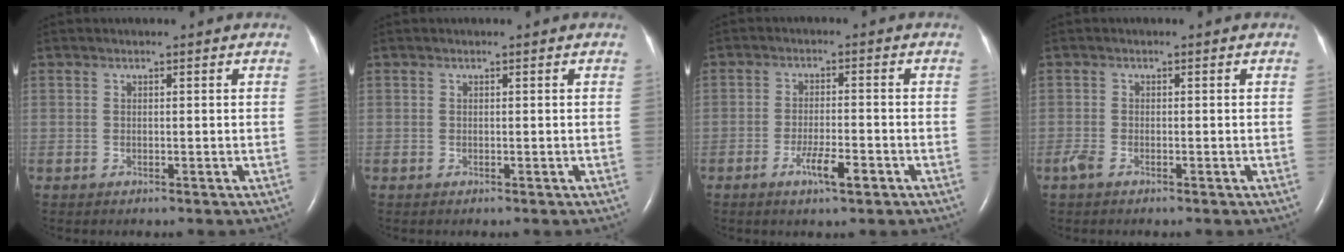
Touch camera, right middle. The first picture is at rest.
{"total": 0.0}
{"total": 4.4, "force": [-2.3, 0.6, 3.7], "torque": [-0.069, -0.002, -0.040]}
{"total": 1.4, "force": [-0.9, 0.4, 0.9], "torque": [-0.029, -0.004, -0.020]}